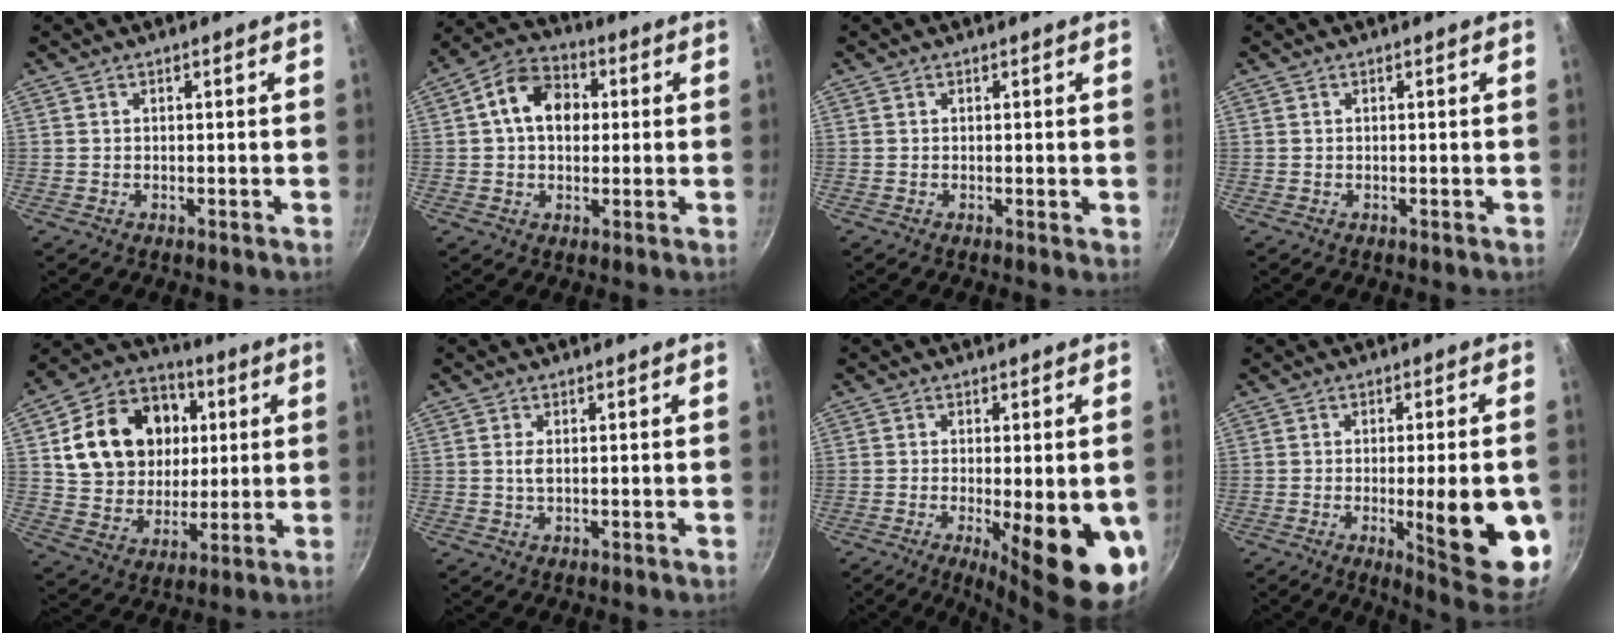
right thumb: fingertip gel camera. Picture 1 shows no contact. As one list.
[{"total": 11.0, "force": [1.7, 8.1, 7.3], "torque": [-0.093, 0.021, 0.010]}, {"total": 0.7, "force": [0.0, 0.1, 0.7], "torque": [-0.010, -0.003, -0.001]}, {"total": 0.0}, {"total": 19.9, "force": [4.2, 15.8, 11.3], "torque": [-0.169, 0.013, 0.077]}, {"total": 1.6, "force": [0.2, 0.8, 1.4], "torque": [-0.027, 0.000, 0.004]}, {"total": 16.2, "force": [-4.0, 4.5, 15.1], "torque": [-0.187, -0.010, -0.043]}, {"total": 16.2, "force": [-3.3, 3.9, 15.3], "torque": [-0.175, 0.000, -0.035]}]